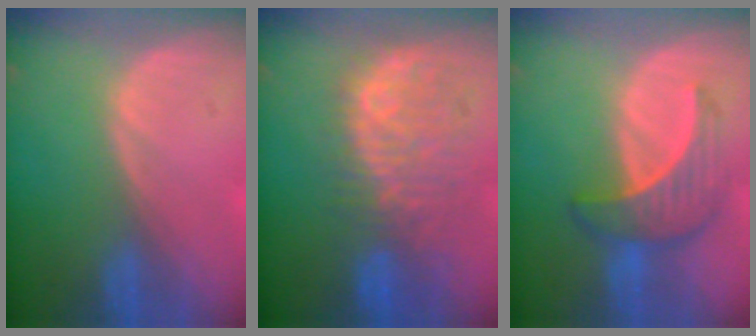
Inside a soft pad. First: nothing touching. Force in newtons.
{"total": 10.4, "press": 9.4, "slide": 4.5}
{"total": 6.7, "press": 6.4, "slide": 2.0}